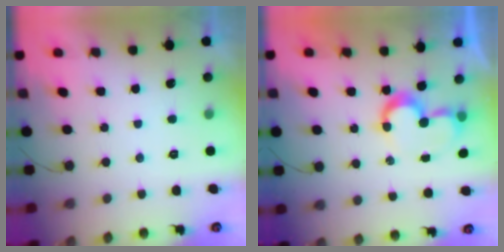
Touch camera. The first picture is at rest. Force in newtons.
{"total": 7.9, "press": 7.9, "slide": 0.2}